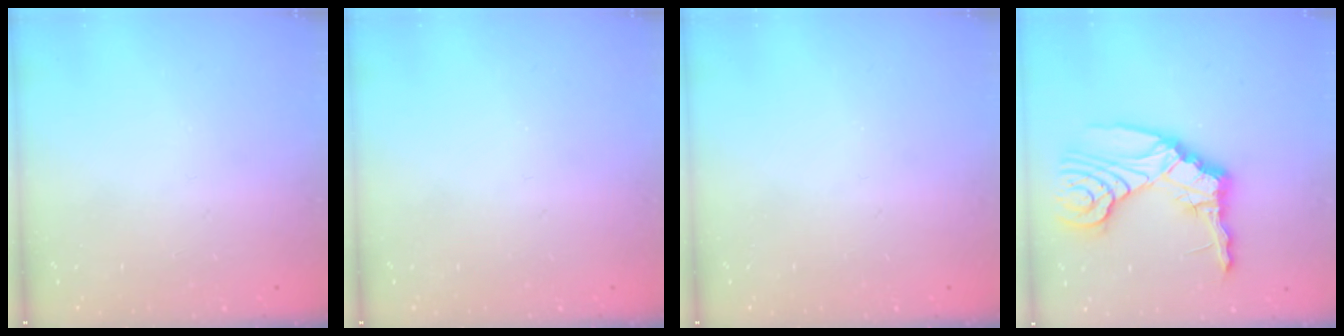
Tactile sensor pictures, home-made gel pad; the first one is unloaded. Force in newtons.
{"total": 0.0}
{"total": 0.0}
{"total": 17.8, "press": 17.6, "slide": 2.6}